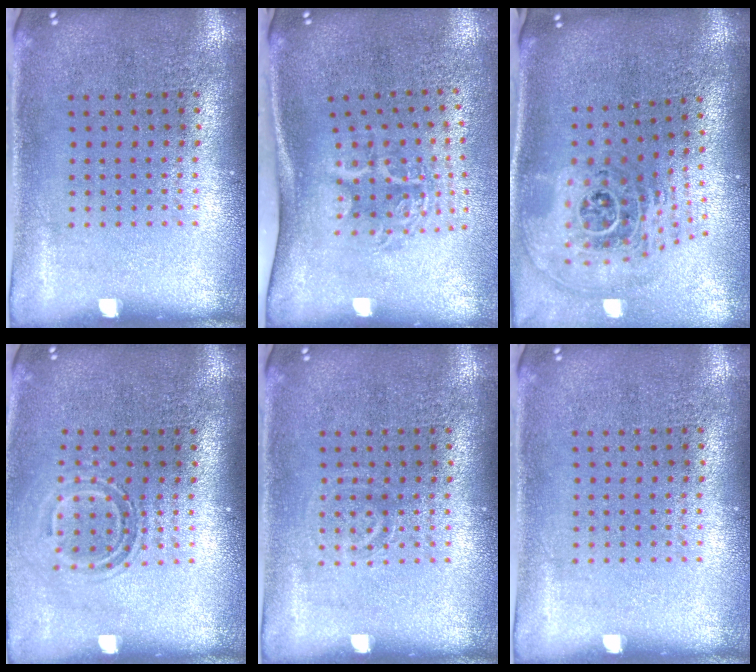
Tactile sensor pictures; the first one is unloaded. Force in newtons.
{"total": 1.9, "press": 1.2, "slide": 1.4}
{"total": 2.2, "press": 1.6, "slide": 1.5}
{"total": 1.6, "press": 1.1, "slide": 1.2}
{"total": 0.8, "press": 0.8, "slide": 0.2}
{"total": 0.0}